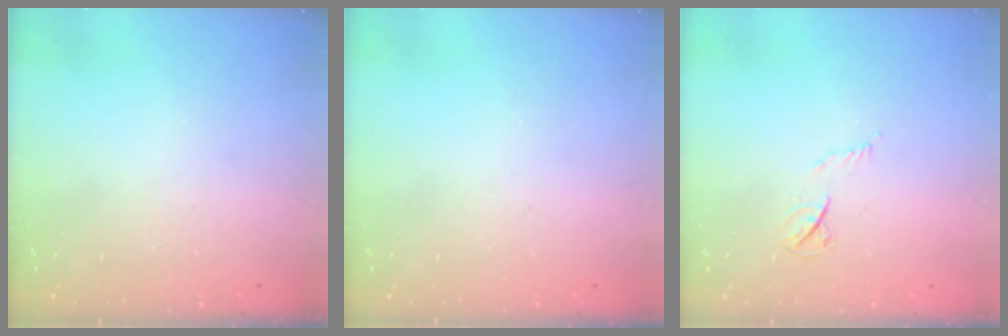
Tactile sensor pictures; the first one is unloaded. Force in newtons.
{"total": 0.0}
{"total": 4.8, "press": 4.8, "slide": 0.6}